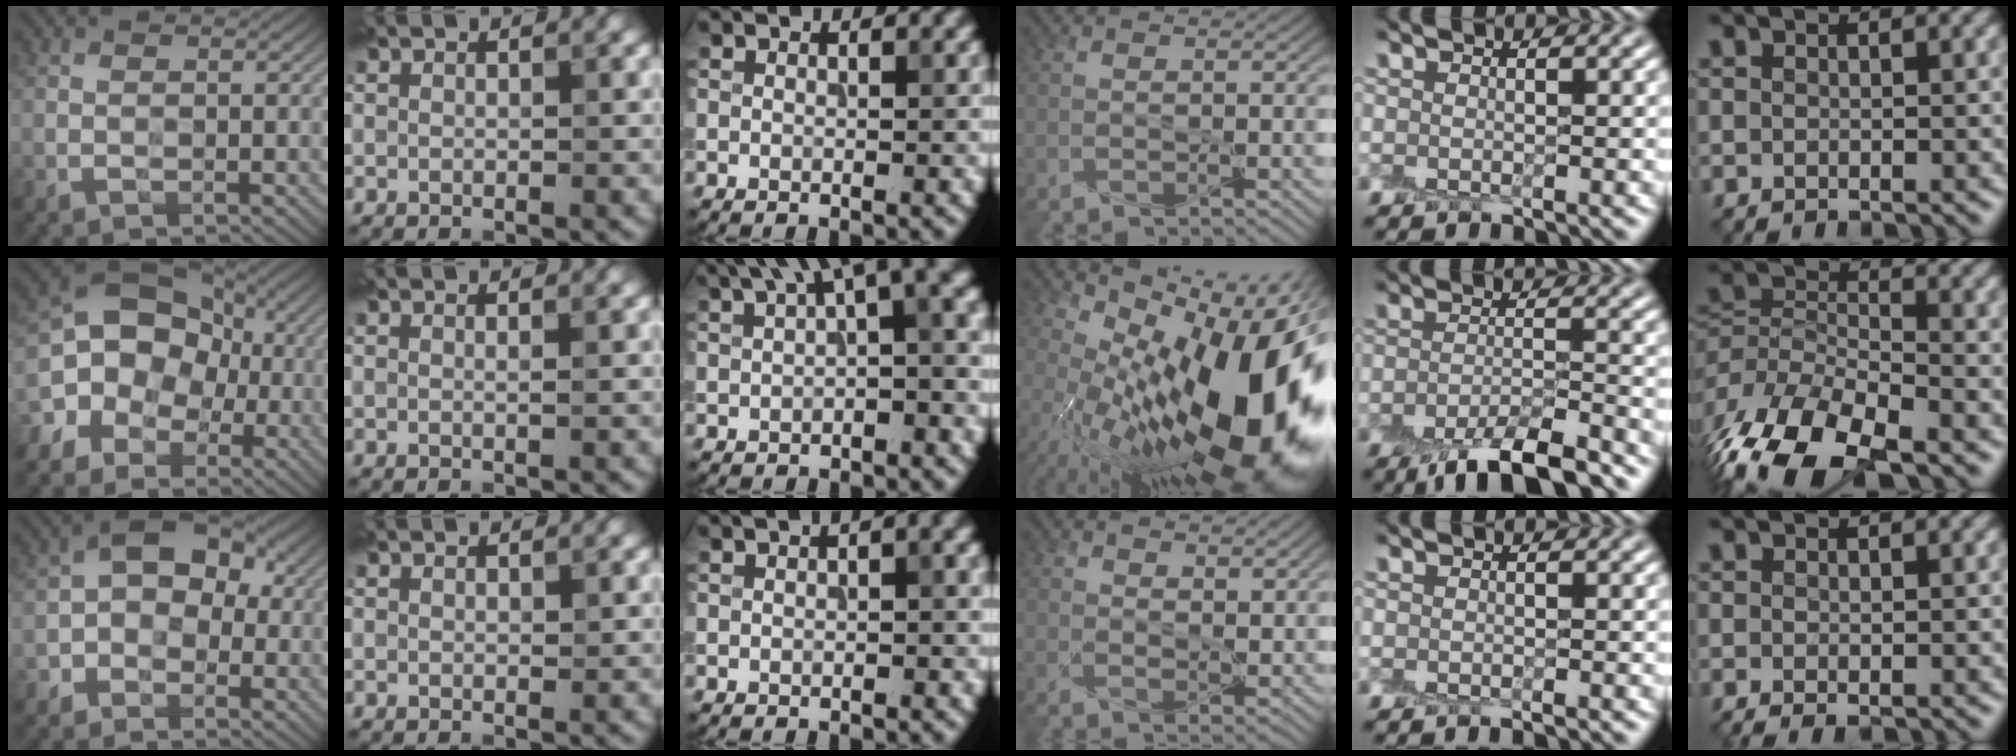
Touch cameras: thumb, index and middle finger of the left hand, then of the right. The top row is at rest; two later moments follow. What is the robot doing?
{"motion": "peel", "object": "cling film"}